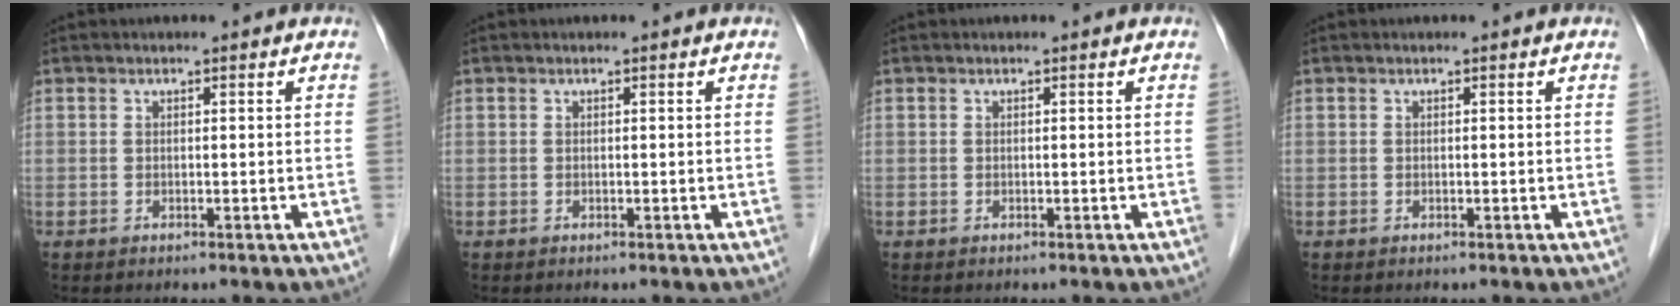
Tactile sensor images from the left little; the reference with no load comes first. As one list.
[{"total": 0.0}, {"total": 0.0}, {"total": 0.0}]